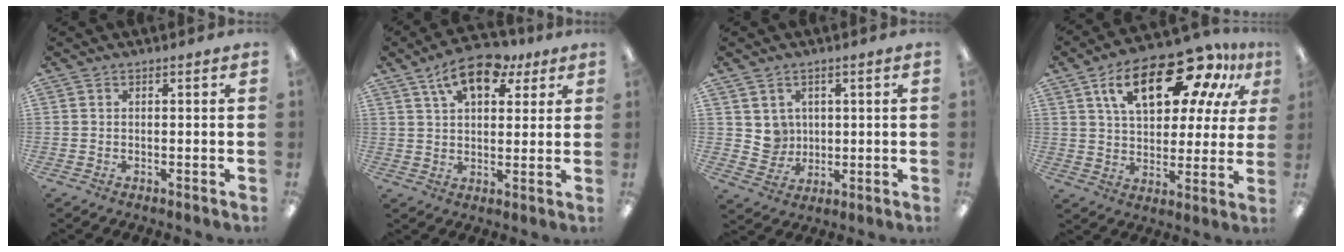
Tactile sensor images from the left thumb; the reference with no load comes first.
{"total": 12.3, "force": [7.1, 6.6, 7.6], "torque": [-0.114, -0.021, 0.124]}
{"total": 5.4, "force": [1.9, 5.0, 0.1], "torque": [-0.001, -0.008, 0.037]}
{"total": 21.8, "force": [11.5, 10.5, 15.2], "torque": [-0.239, -0.043, 0.190]}